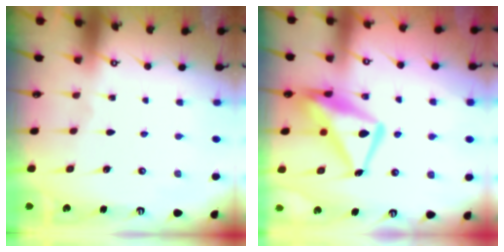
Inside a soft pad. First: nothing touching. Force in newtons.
{"total": 15.2, "press": 15.2, "slide": 1.5}